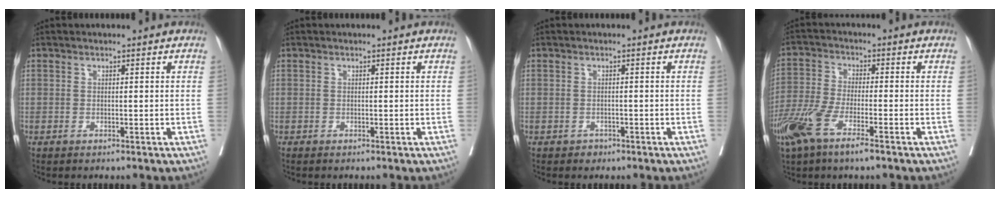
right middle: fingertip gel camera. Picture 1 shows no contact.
{"total": 0.0}
{"total": 1.0, "force": [-0.7, 0.7, 0.1], "torque": [-0.001, 0.002, -0.010]}
{"total": 8.8, "force": [-5.2, 1.7, 6.9], "torque": [-0.148, -0.018, -0.102]}